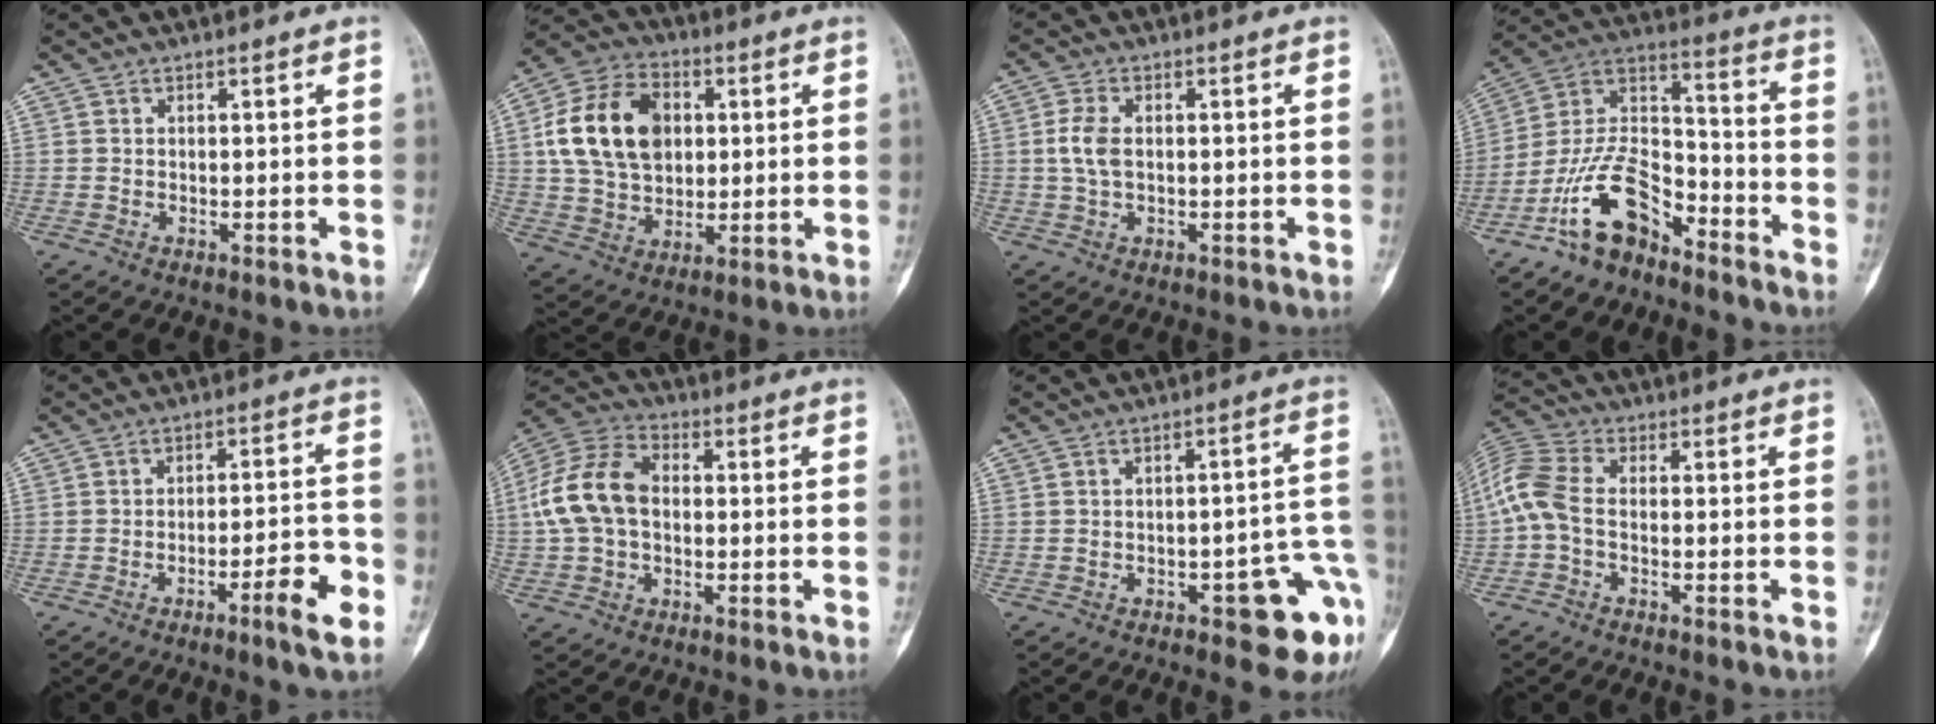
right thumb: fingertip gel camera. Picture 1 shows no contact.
{"total": 17.2, "force": [3.0, 12.2, 11.7], "torque": [-0.192, 0.009, 0.053]}
{"total": 4.6, "force": [0.2, 2.7, 3.7], "torque": [-0.085, 0.007, 0.002]}
{"total": 14.5, "force": [-9.6, 6.9, 8.4], "torque": [-0.149, 0.087, -0.189]}
{"total": 8.3, "force": [-4.2, 1.0, 7.1], "torque": [-0.107, 0.029, -0.060]}
{"total": 13.4, "force": [0.1, 9.3, 9.7], "torque": [-0.194, 0.035, -0.006]}
{"total": 11.7, "force": [-5.1, 3.6, 9.9], "torque": [-0.087, 0.035, -0.056]}
{"total": 7.4, "force": [-1.2, 4.1, 6.1], "torque": [-0.143, 0.020, -0.039]}